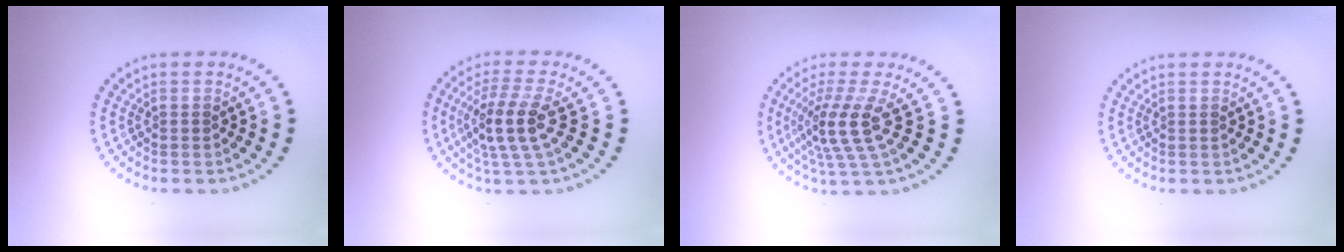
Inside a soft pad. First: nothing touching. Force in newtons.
{"total": 4.3, "press": 3.8, "slide": 1.9}
{"total": 4.3, "press": 3.1, "slide": 3.0}
{"total": 0.0}